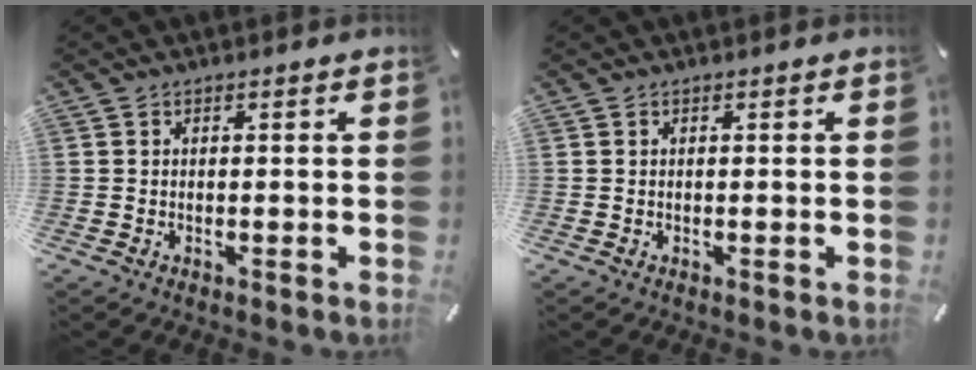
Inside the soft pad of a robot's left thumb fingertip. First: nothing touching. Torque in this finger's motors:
{"motor_torque": [-0.04, 0.04, -0.01, 0.09, 0.00]}